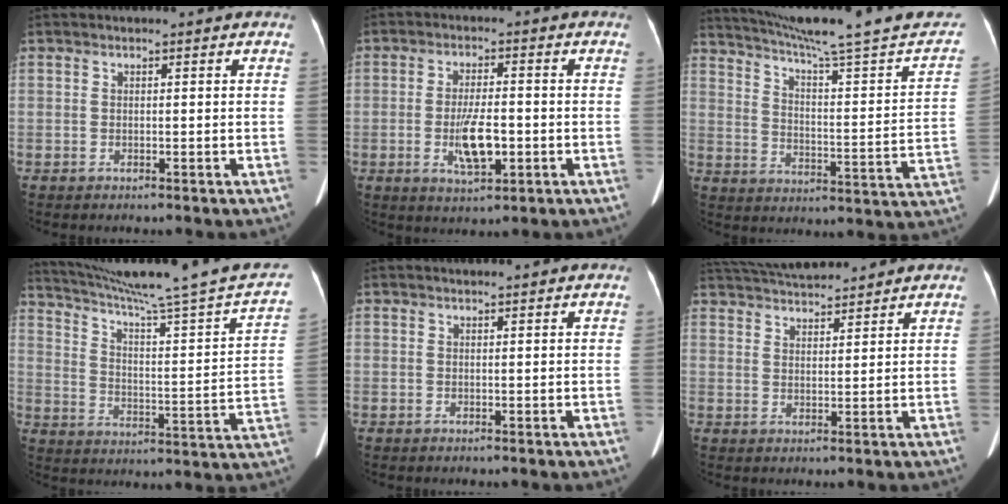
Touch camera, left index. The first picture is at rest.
{"total": 6.4, "force": [-1.7, 1.9, 5.9], "torque": [-0.114, -0.006, -0.025]}
{"total": 24.7, "force": [21.9, 0.0, 11.5], "torque": [-0.171, -0.052, 0.285]}
{"total": 22.9, "force": [19.5, -2.0, 11.8], "torque": [-0.187, -0.062, 0.267]}
{"total": 1.5, "force": [1.4, -0.2, 0.5], "torque": [-0.007, 0.014, 0.024]}
{"total": 9.8, "force": [9.2, 1.1, 3.0], "torque": [-0.066, 0.025, 0.151]}